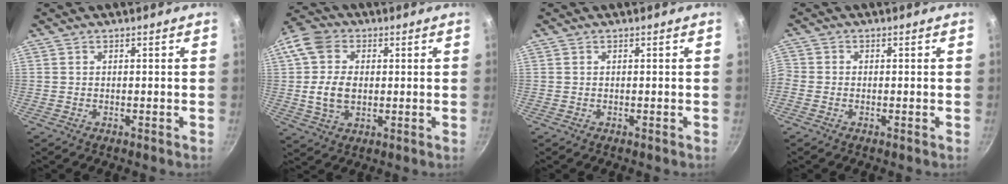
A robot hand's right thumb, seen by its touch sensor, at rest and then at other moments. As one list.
[{"total": 11.7, "force": [0.7, 8.8, 7.7], "torque": [-0.137, 0.011, 0.006]}, {"total": 0.0}, {"total": 1.8, "force": [-0.9, 1.4, 0.6], "torque": [-0.017, 0.004, -0.026]}]